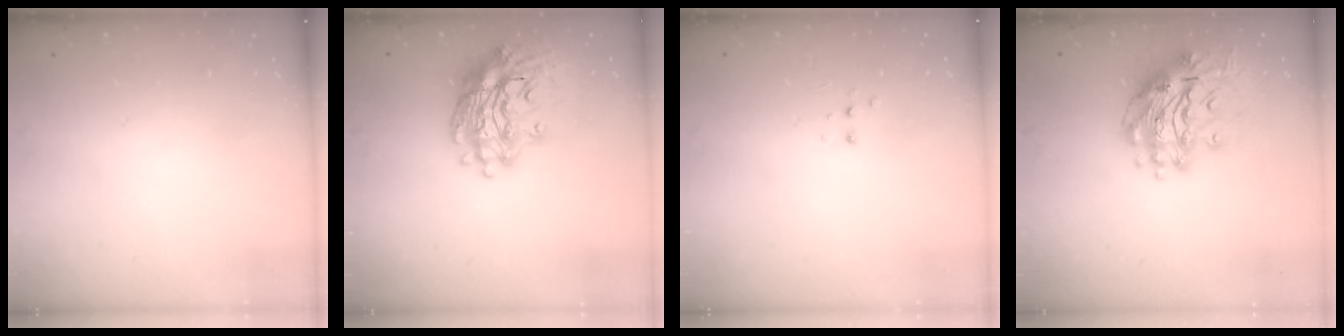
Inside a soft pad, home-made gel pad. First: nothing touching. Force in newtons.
{"total": 18.1, "press": 17.6, "slide": 4.0}
{"total": 2.7, "press": 2.7, "slide": 0.5}
{"total": 14.3, "press": 14.2, "slide": 1.9}